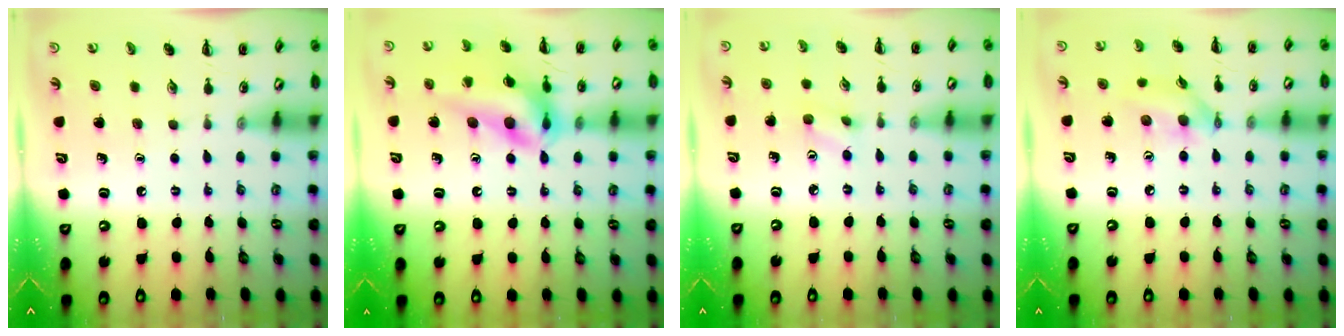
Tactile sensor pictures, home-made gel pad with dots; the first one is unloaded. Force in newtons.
{"total": 16.0, "press": 15.8, "slide": 2.1}
{"total": 3.2, "press": 3.1, "slide": 1.0}
{"total": 10.0, "press": 10.0, "slide": 1.3}